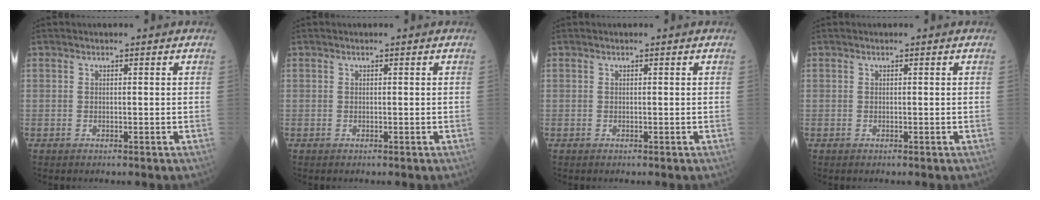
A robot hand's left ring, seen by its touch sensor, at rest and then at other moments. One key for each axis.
{"total": 0.0}
{"total": 0.0}
{"total": 0.0}